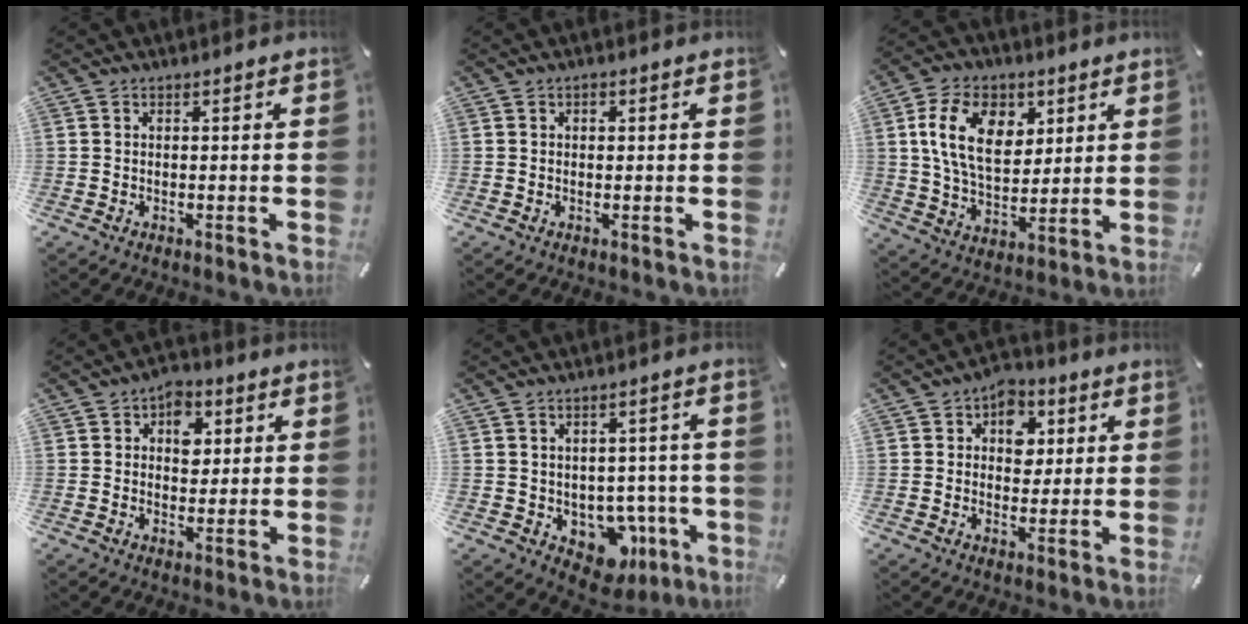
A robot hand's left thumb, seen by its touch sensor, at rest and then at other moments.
{"total": 0.8, "force": [0.2, 0.7, 0.4], "torque": [0.000, 0.001, 0.002]}
{"total": 14.3, "force": [4.9, 9.7, 9.4], "torque": [-0.173, 0.004, 0.086]}
{"total": 6.8, "force": [1.7, 5.1, 4.1], "torque": [-0.040, -0.004, 0.022]}
{"total": 8.8, "force": [-2.6, 7.1, 4.5], "torque": [-0.039, 0.006, -0.033]}
{"total": 7.8, "force": [1.8, 6.5, 3.9], "torque": [-0.044, 0.000, 0.025]}